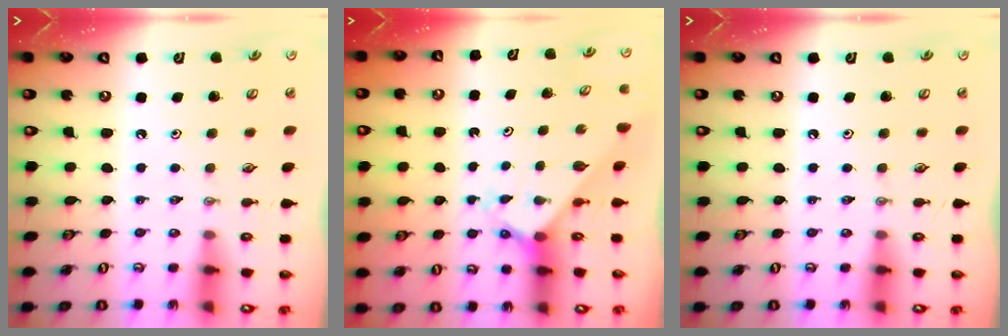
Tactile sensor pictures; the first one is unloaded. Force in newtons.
{"total": 2.5, "press": 2.5, "slide": 0.2}
{"total": 0.0}